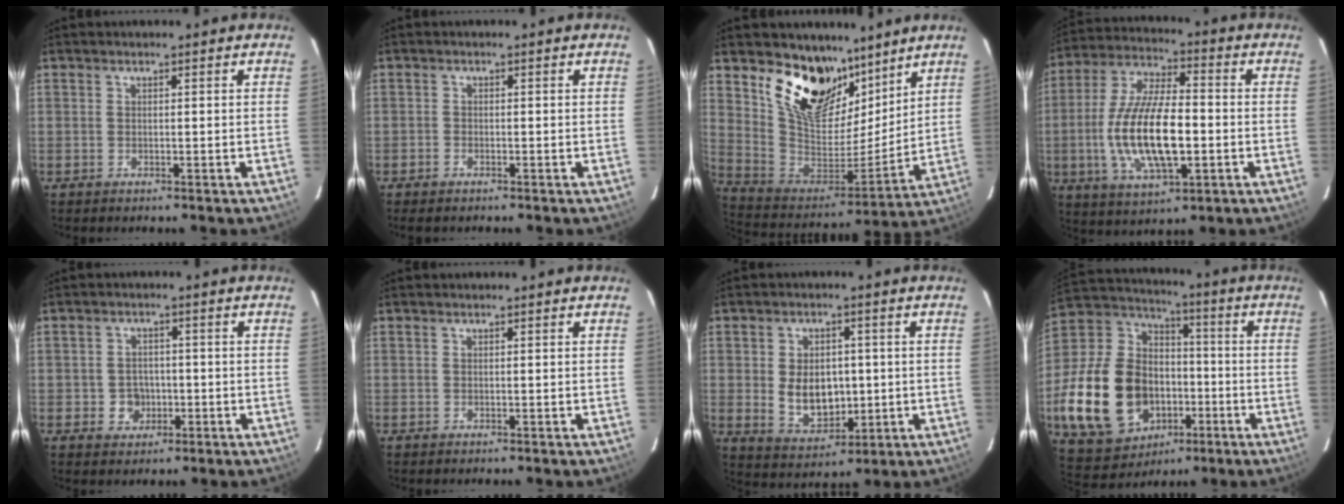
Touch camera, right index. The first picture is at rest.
{"total": 1.4, "force": [-1.2, 0.7, 0.3], "torque": [-0.014, 0.000, -0.025]}
{"total": 19.7, "force": [13.1, 10.3, 10.6], "torque": [-0.217, -0.013, 0.246]}
{"total": 17.4, "force": [-3.1, 6.5, 15.8], "torque": [-0.323, -0.006, -0.054]}
{"total": 4.1, "force": [-1.0, 3.8, 1.2], "torque": [-0.028, 0.011, -0.006]}
{"total": 0.0}
{"total": 8.9, "force": [-0.1, 6.1, 6.4], "torque": [-0.125, -0.003, 0.017]}
{"total": 25.6, "force": [-7.2, 18.3, 16.4], "torque": [-0.389, 0.016, -0.095]}